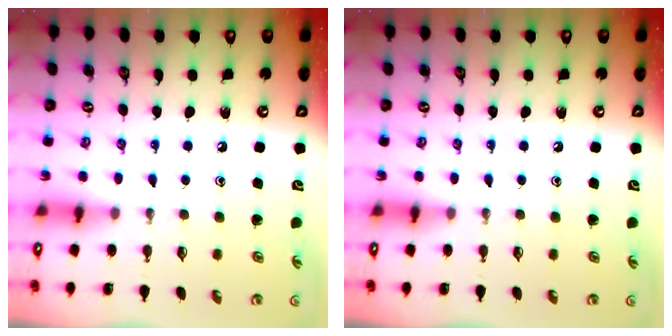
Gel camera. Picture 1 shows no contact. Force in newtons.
{"total": 0.0}